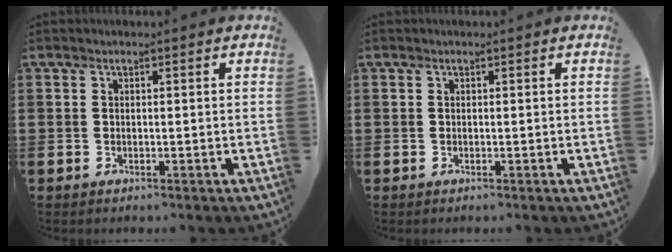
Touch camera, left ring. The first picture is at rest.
{"total": 0.0}